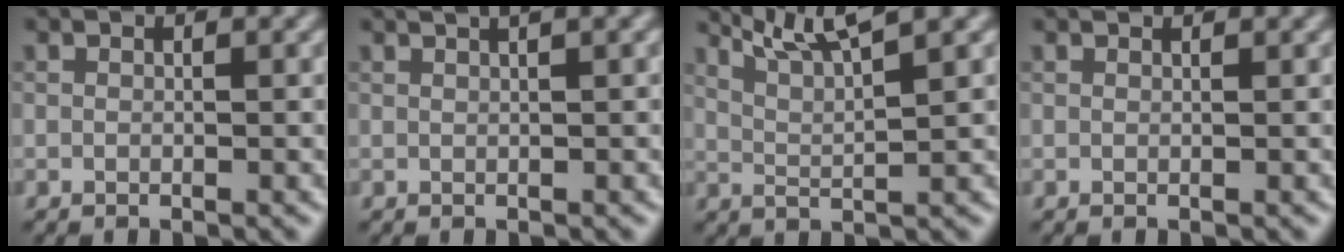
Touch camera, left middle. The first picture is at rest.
{"total": 3.7, "force": [2.2, 1.4, 2.6], "torque": [-0.012, 0.017, 0.005]}
{"total": 5.3, "force": [4.1, 0.7, 3.3], "torque": [-0.057, 0.015, 0.068]}
{"total": 1.0, "force": [1.0, 0.1, 0.3], "torque": [-0.007, -0.003, 0.005]}